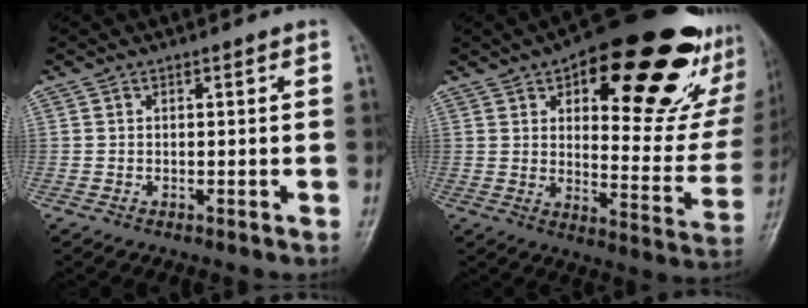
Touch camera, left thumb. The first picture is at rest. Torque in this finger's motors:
{"motor_torque": [1.88, 1.85, 1.59, -1.18, 0.14]}